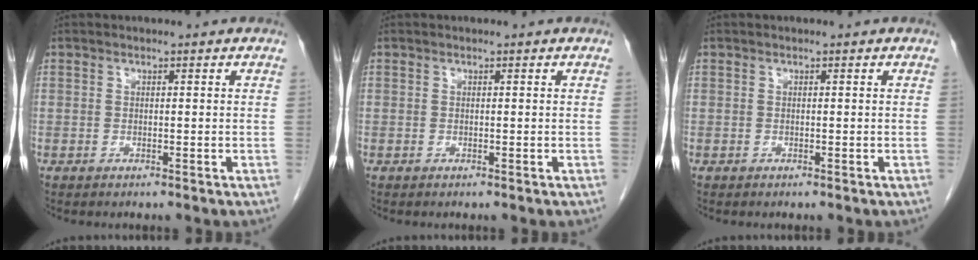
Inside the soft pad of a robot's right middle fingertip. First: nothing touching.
{"total": 0.0}
{"total": 0.0}